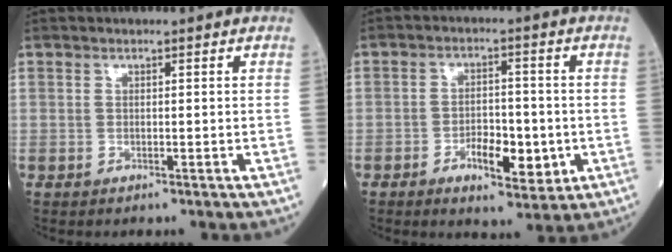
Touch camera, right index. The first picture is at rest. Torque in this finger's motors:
{"motor_torque": [0.16, 0.01, 0.15, 0.04]}